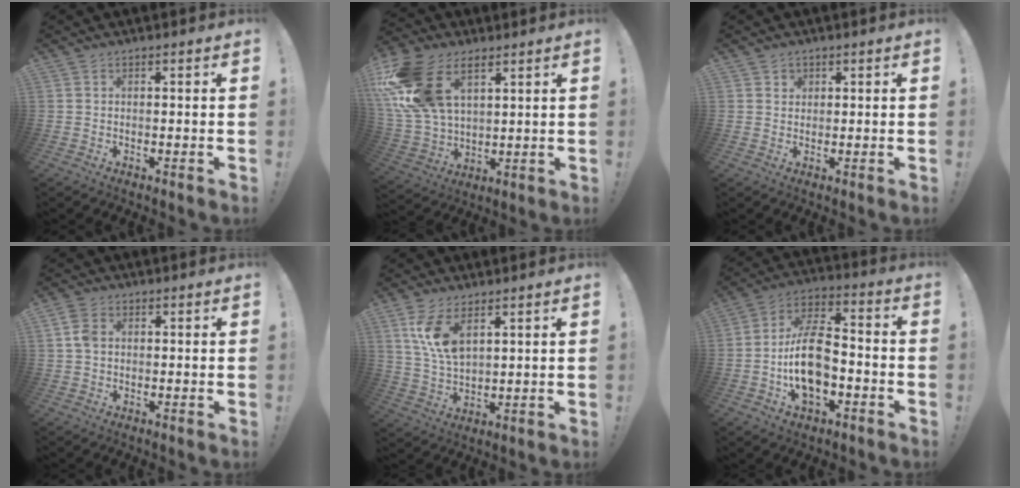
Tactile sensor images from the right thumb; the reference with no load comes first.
{"total": 20.0, "force": [9.1, 12.8, 12.4], "torque": [-0.254, -0.032, 0.177]}
{"total": 1.6, "force": [1.0, 1.3, 0.1], "torque": [0.005, -0.008, 0.015]}
{"total": 4.7, "force": [1.0, 3.4, 3.2], "torque": [-0.068, 0.008, 0.020]}
{"total": 10.1, "force": [5.2, 4.7, 7.3], "torque": [-0.148, -0.022, 0.093]}
{"total": 15.8, "force": [-3.7, 9.6, 12.0], "torque": [-0.232, 0.021, -0.065]}